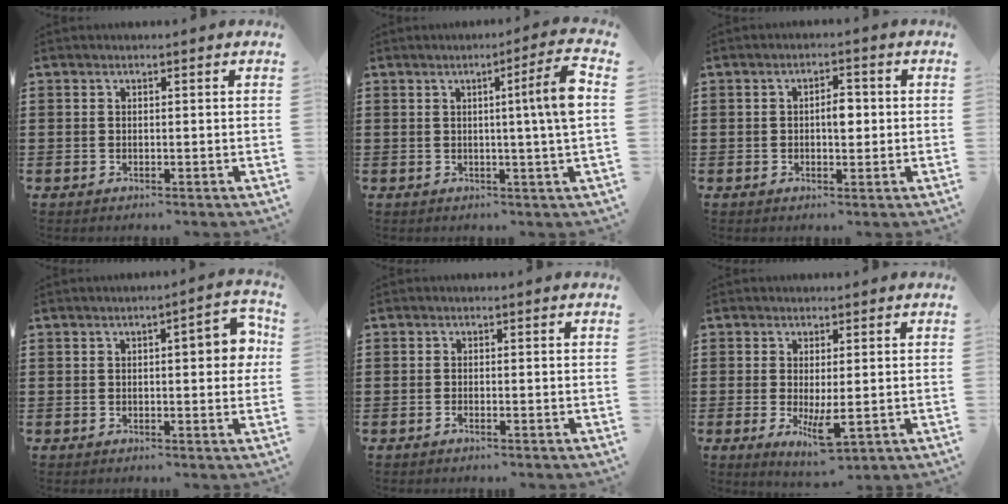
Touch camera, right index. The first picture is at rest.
{"total": 7.0, "force": [0.9, -0.7, 7.0], "torque": [-0.103, -0.015, 0.002]}
{"total": 3.0, "force": [0.0, 1.4, 2.7], "torque": [-0.036, -0.001, -0.005]}
{"total": 5.4, "force": [0.7, 1.6, 5.1], "torque": [-0.072, 0.001, 0.004]}
{"total": 0.7, "force": [-0.6, 0.0, 0.4], "torque": [-0.008, -0.003, -0.011]}
{"total": 5.3, "force": [-0.8, 1.7, 4.9], "torque": [-0.092, -0.014, -0.012]}